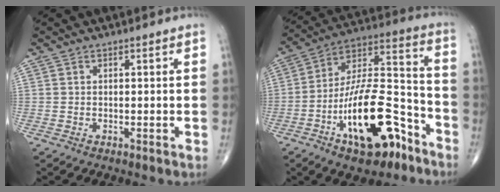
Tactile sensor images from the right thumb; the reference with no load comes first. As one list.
[{"total": 21.2, "force": [-10.4, 9.1, 16.2], "torque": [-0.258, 0.085, -0.169]}]